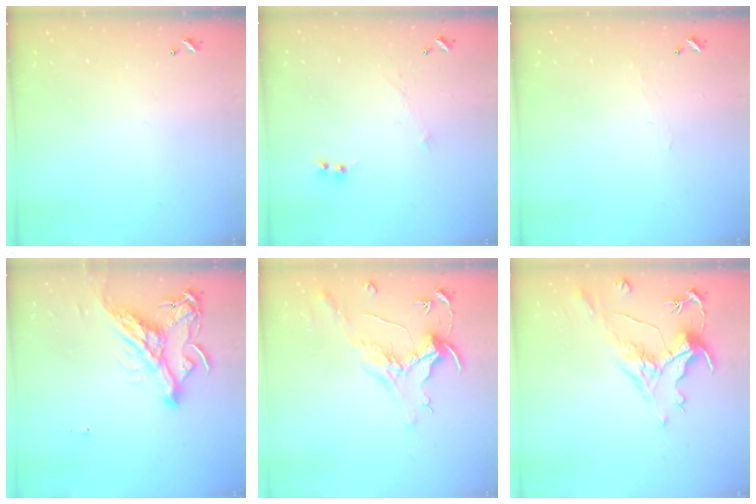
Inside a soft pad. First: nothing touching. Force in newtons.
{"total": 0.0}
{"total": 1.2, "press": 1.1, "slide": 0.3}
{"total": 10.7, "press": 10.6, "slide": 1.6}
{"total": 1.6, "press": 1.4, "slide": 0.7}
{"total": 1.4, "press": 0.2, "slide": 1.4}